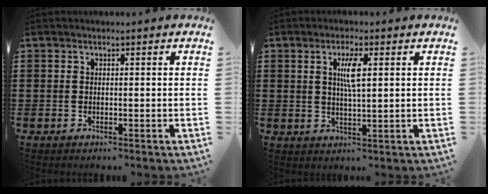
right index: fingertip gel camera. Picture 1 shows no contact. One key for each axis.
{"total": 4.0, "fx": 1.1, "fy": 0.8, "fz": 3.7, "tx": -0.077, "ty": 0.008, "tz": 0.016}